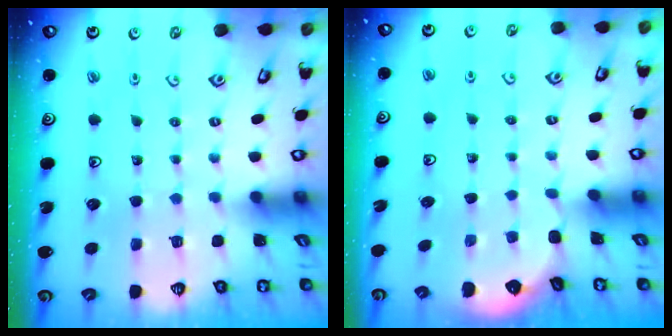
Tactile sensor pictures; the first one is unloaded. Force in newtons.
{"total": 1.6, "press": 0.9, "slide": 1.3}